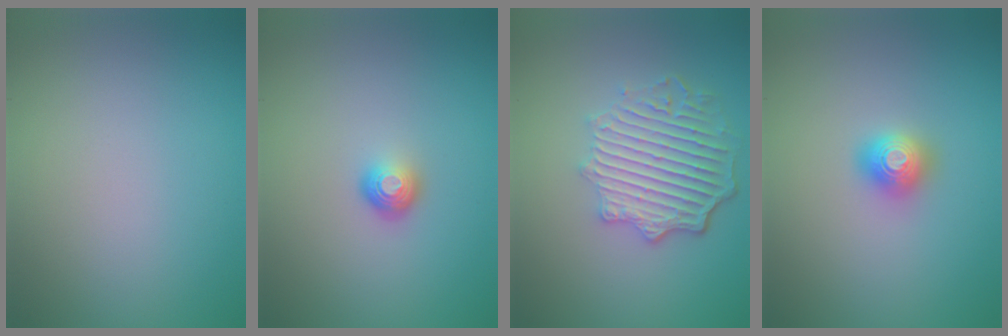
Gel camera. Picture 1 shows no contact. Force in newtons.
{"total": 1.8, "press": 1.1, "slide": 1.5}
{"total": 6.0, "press": 4.7, "slide": 3.8}
{"total": 1.6, "press": 1.6, "slide": 0.2}